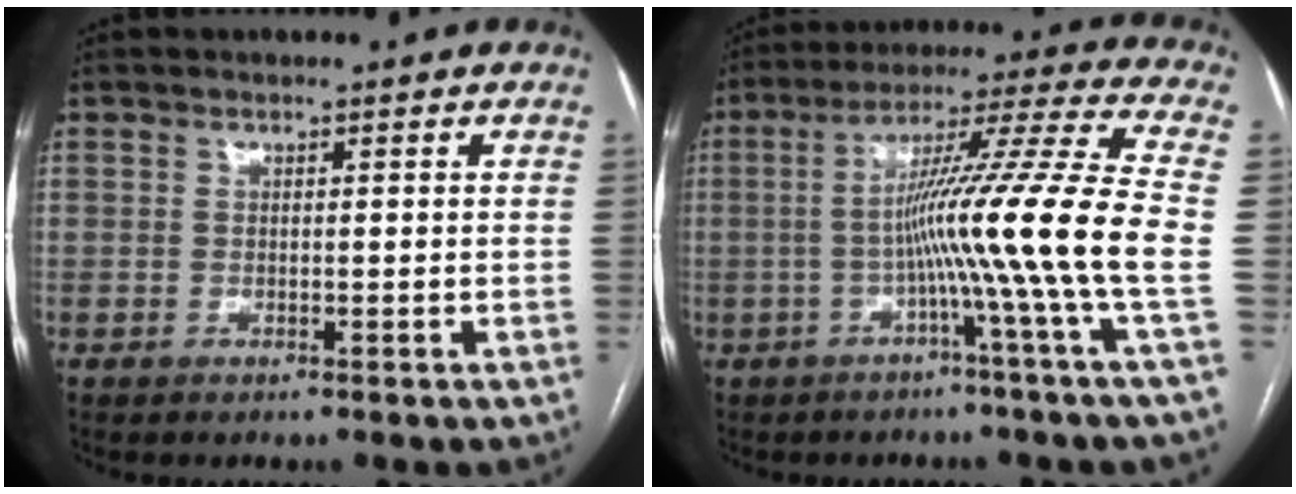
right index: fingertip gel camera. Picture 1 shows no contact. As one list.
[{"total": 16.4, "force": [-3.2, -3.7, 15.6], "torque": [-0.250, 0.000, -0.064]}]